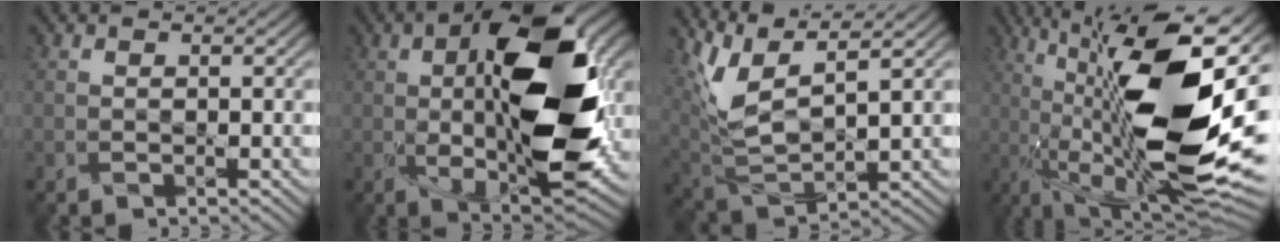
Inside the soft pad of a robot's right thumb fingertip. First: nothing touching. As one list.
[{"total": 15.3, "force": [0.7, 6.5, 13.9], "torque": [-0.213, 0.009, 0.004]}, {"total": 8.1, "force": [5.2, 2.4, 5.7], "torque": [-0.140, 0.003, 0.112]}, {"total": 20.4, "force": [1.4, 7.0, 19.1], "torque": [-0.314, 0.022, 0.029]}]